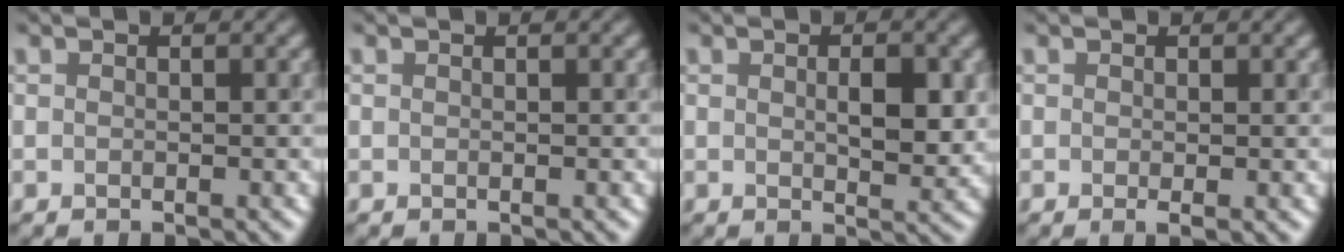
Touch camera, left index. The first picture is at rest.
{"total": 0.0}
{"total": 3.4, "force": [0.5, 1.4, 3.1], "torque": [-0.052, -0.004, 0.012]}
{"total": 0.8, "force": [-0.1, 0.1, 0.8], "torque": [-0.012, -0.005, -0.002]}